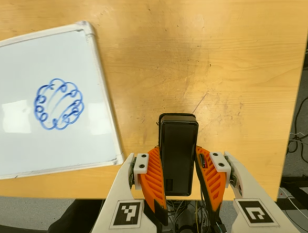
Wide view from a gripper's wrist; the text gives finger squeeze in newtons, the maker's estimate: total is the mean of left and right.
{"total": 5.5, "left": 3.4, "right": 7.7}